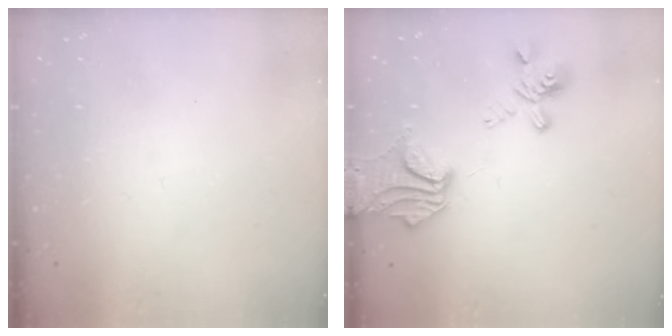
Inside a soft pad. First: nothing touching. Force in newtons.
{"total": 6.0, "press": 5.3, "slide": 2.9}